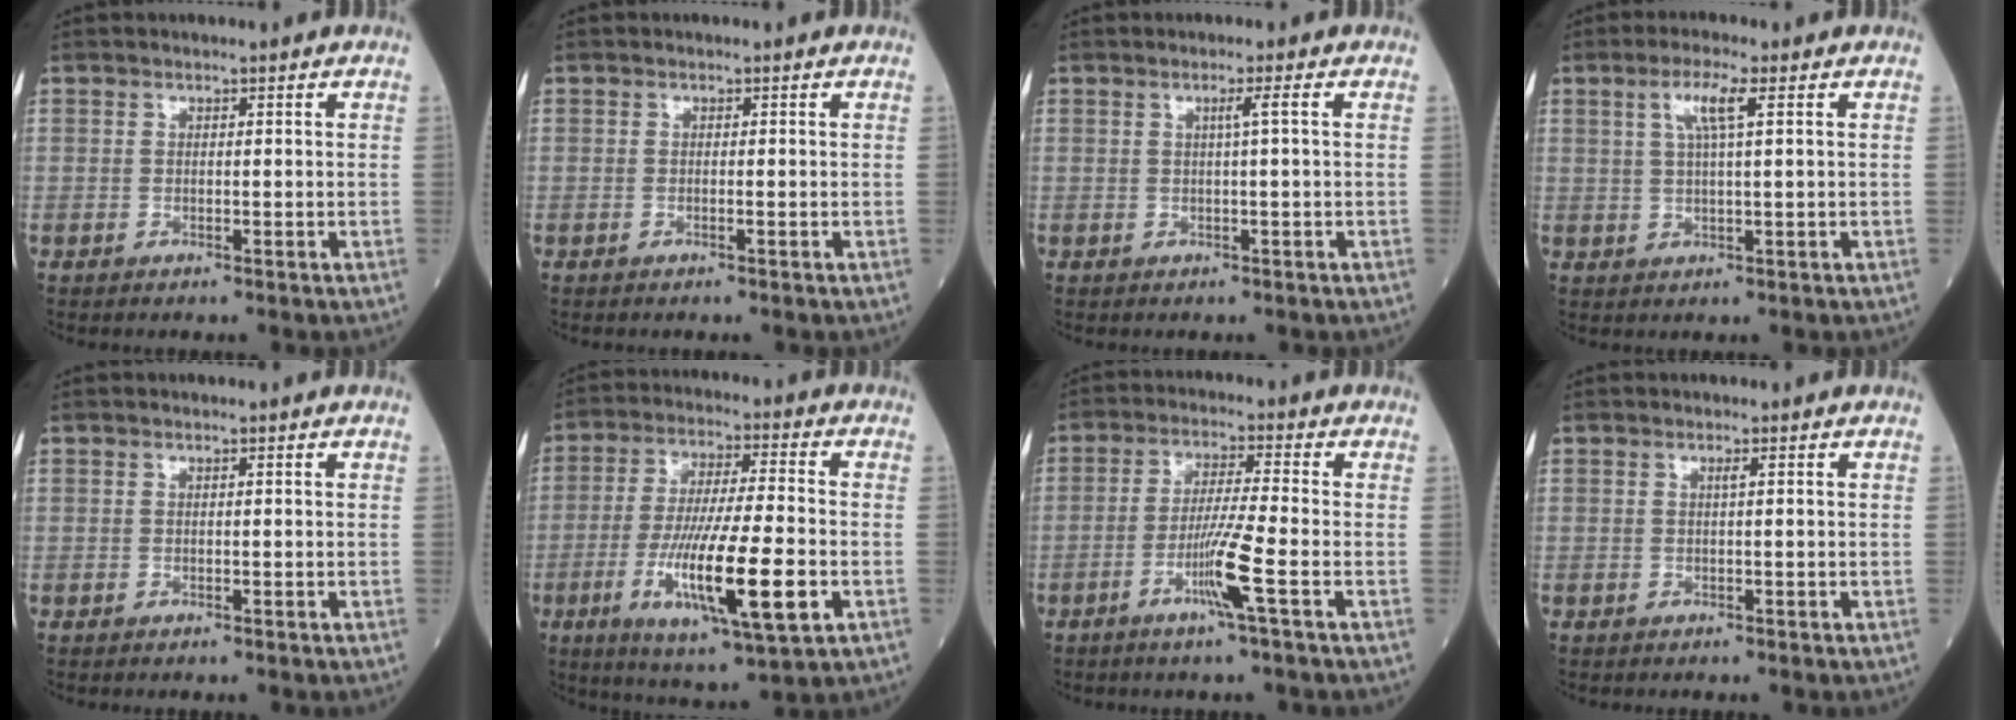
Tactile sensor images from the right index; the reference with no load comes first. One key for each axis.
{"total": 0.0}
{"total": 1.5, "fx": 0.2, "fy": -0.6, "fz": 1.4, "tx": -0.026, "ty": 0.001, "tz": 0.005}
{"total": 4.5, "fx": 1.7, "fy": 0.1, "fz": 4.1, "tx": -0.085, "ty": 0.007, "tz": 0.034}
{"total": 0.0}
{"total": 16.6, "fx": -4.8, "fy": 1.8, "fz": 15.8, "tx": -0.293, "ty": -0.024, "tz": -0.076}
{"total": 7.0, "fx": -2.8, "fy": -1.1, "fz": 6.3, "tx": -0.124, "ty": -0.011, "tz": -0.059}
{"total": 0.6, "fx": 0.2, "fy": -0.1, "fz": 0.5, "tx": -0.014, "ty": 0.000, "tz": 0.005}